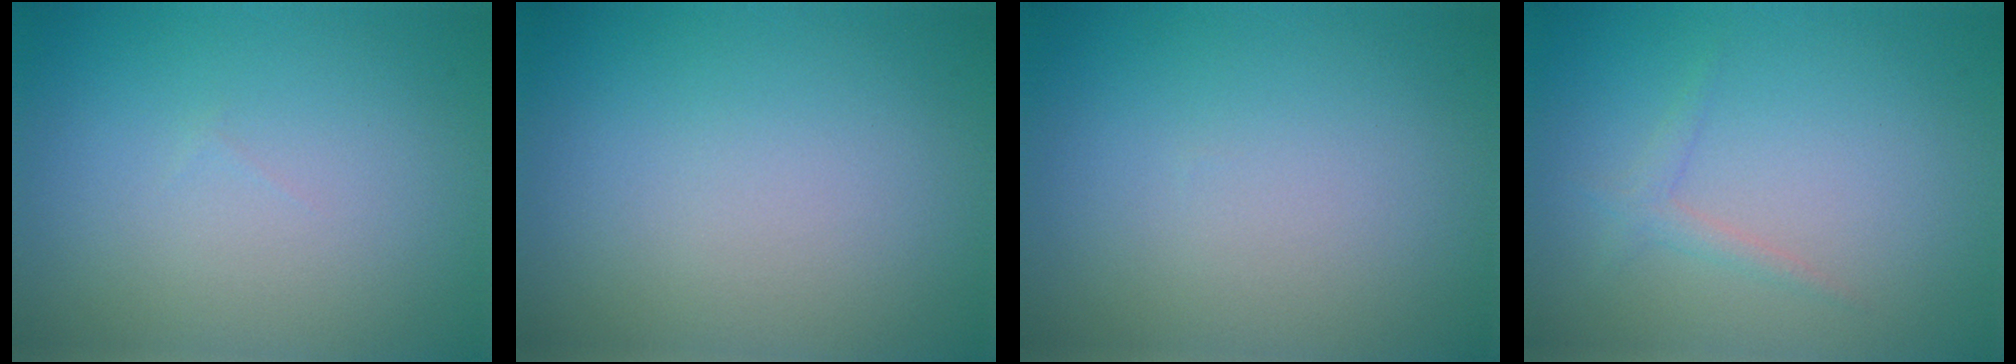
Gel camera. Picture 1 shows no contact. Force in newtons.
{"total": 0.0}
{"total": 0.0}
{"total": 1.2, "press": 1.2, "slide": 0.0}